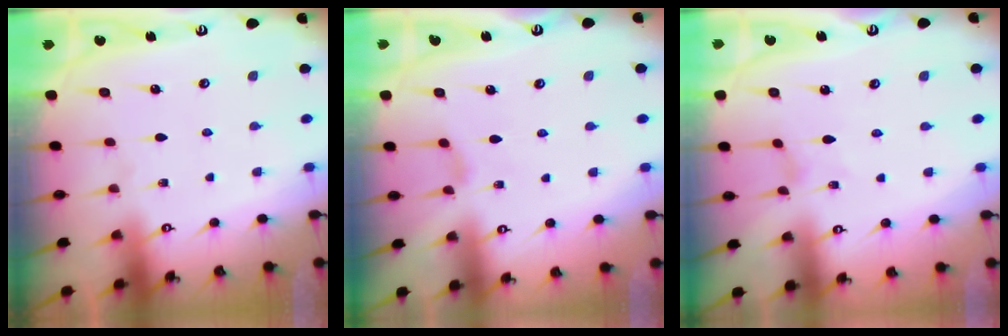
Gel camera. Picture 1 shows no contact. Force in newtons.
{"total": 2.4, "press": 2.3, "slide": 0.6}
{"total": 0.0}